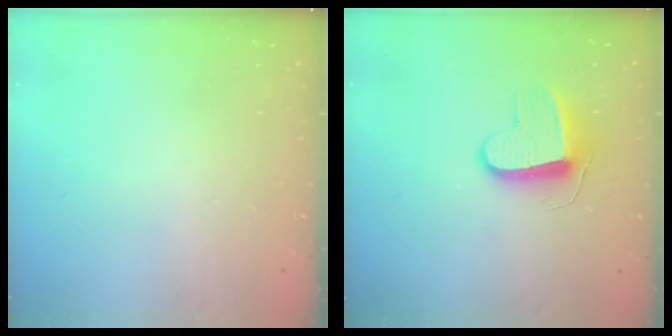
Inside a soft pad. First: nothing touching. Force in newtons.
{"total": 9.6, "press": 9.6, "slide": 0.2}